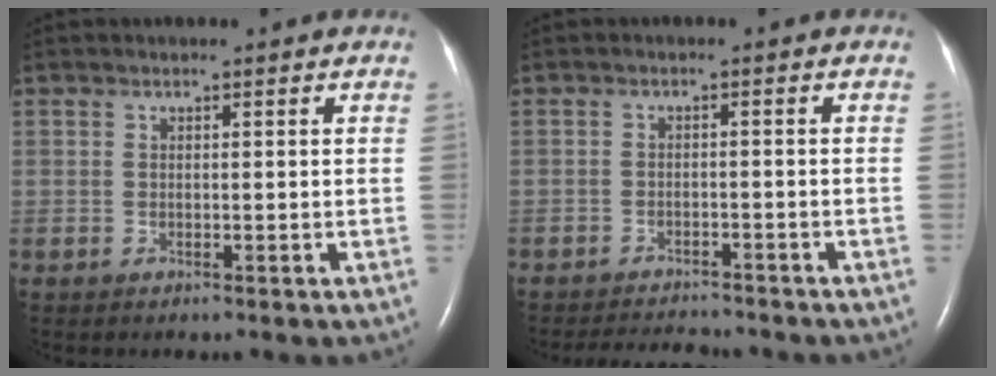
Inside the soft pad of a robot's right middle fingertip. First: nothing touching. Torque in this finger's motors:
{"motor_torque": [0.27, -0.30, 0.00, 0.00]}